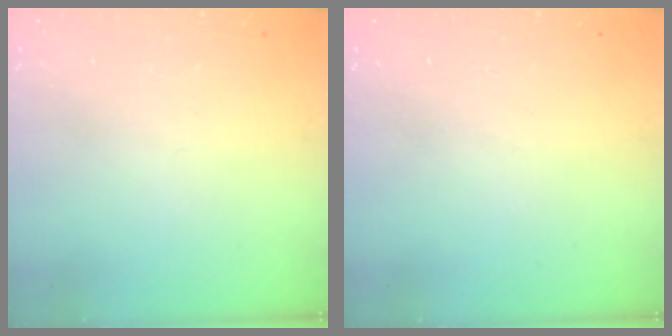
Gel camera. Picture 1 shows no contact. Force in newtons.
{"total": 0.0}